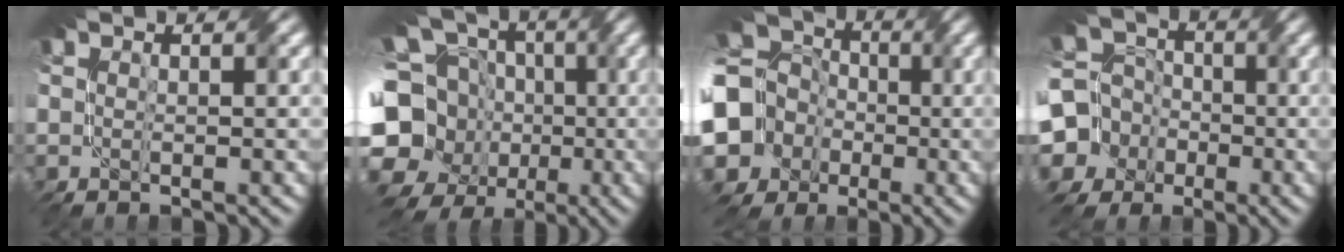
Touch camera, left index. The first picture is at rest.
{"total": 16.2, "force": [-3.0, 14.3, 7.0], "torque": [-0.186, 0.007, -0.068]}
{"total": 16.9, "force": [-2.0, 15.6, 6.1], "torque": [-0.178, 0.002, -0.076]}
{"total": 10.9, "force": [-3.1, 10.2, 2.7], "torque": [-0.097, -0.012, -0.079]}